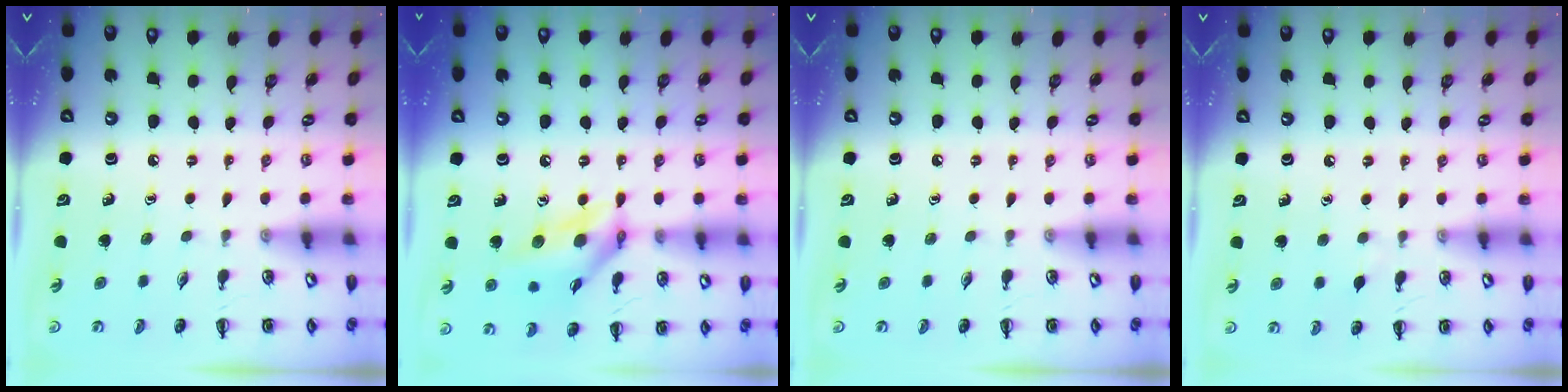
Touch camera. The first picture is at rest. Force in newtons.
{"total": 15.3, "press": 15.0, "slide": 3.1}
{"total": 0.0}
{"total": 2.2, "press": 1.9, "slide": 0.9}